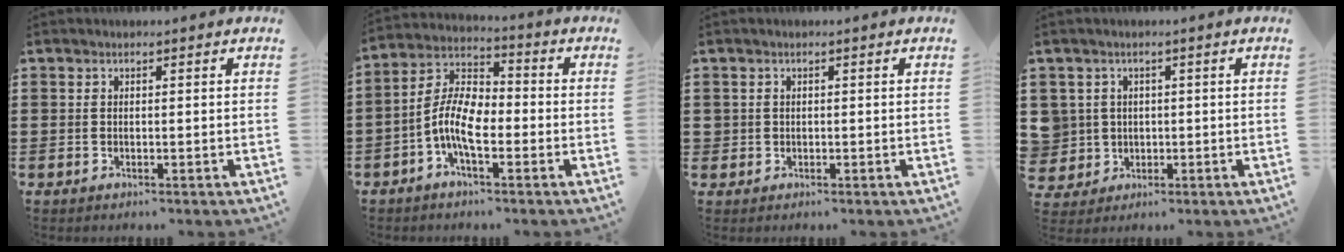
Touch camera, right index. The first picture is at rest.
{"total": 8.7, "force": [-2.9, 3.6, 7.4], "torque": [-0.180, -0.008, -0.063]}
{"total": 0.9, "force": [0.0, 0.9, 0.0], "torque": [-0.003, 0.006, -0.002]}
{"total": 3.9, "force": [0.2, 3.9, 0.3], "torque": [-0.034, 0.010, 0.000]}